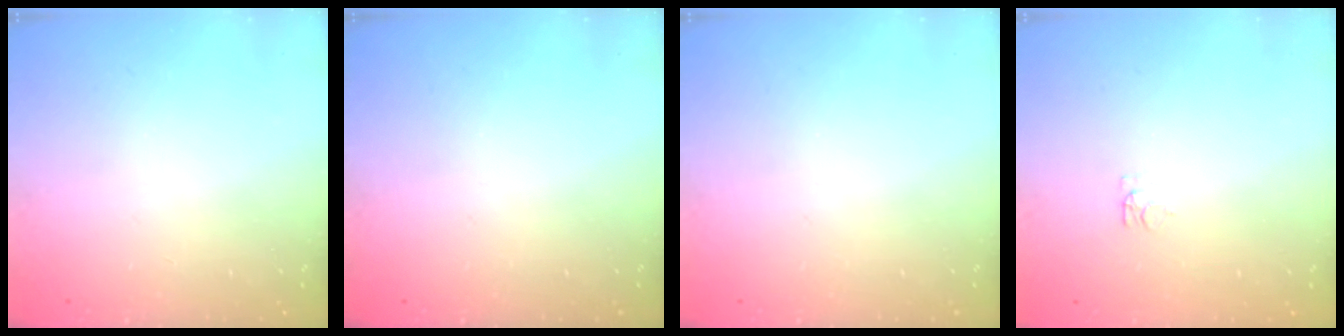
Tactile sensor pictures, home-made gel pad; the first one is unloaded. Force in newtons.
{"total": 0.0}
{"total": 0.0}
{"total": 4.1, "press": 4.1, "slide": 0.6}